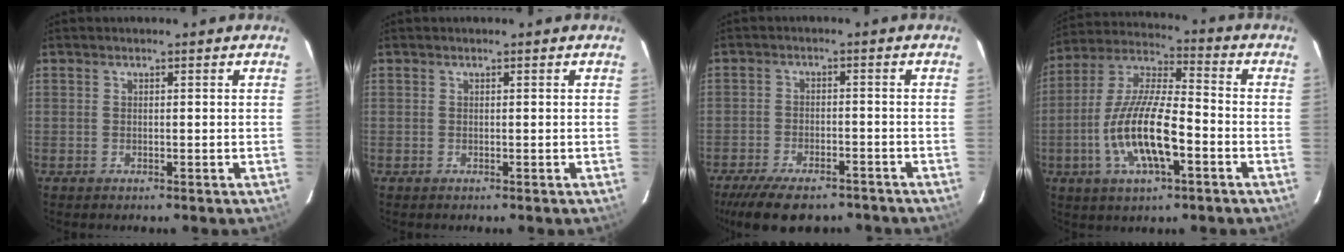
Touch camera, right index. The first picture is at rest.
{"total": 0.0}
{"total": 14.1, "force": [-10.9, 5.5, 7.0], "torque": [-0.157, -0.023, -0.167]}
{"total": 15.8, "force": [-5.1, 4.8, 14.2], "torque": [-0.290, -0.005, -0.097]}